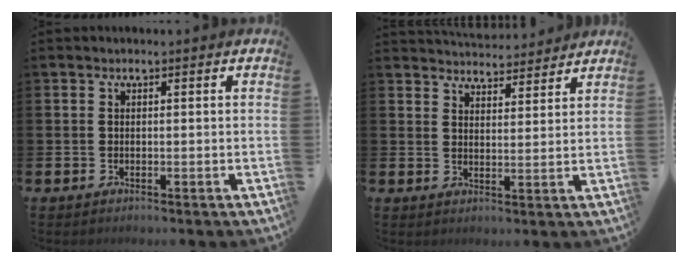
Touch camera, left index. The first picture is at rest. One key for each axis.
{"total": 4.8, "fx": 4.7, "fy": 0.6, "fz": -0.2, "tx": -0.005, "ty": -0.029, "tz": 0.086}